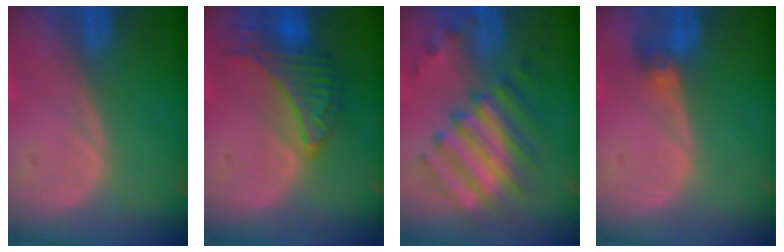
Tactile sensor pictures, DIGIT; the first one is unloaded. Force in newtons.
{"total": 7.2, "press": 7.2, "slide": 0.2}
{"total": 8.6, "press": 8.6, "slide": 0.3}
{"total": 2.9, "press": 2.6, "slide": 1.2}